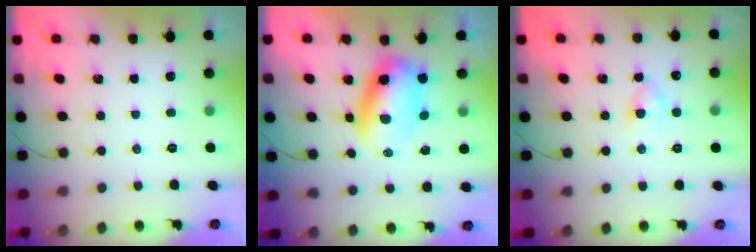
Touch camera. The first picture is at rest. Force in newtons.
{"total": 6.7, "press": 6.5, "slide": 1.9}
{"total": 2.9, "press": 2.6, "slide": 1.3}